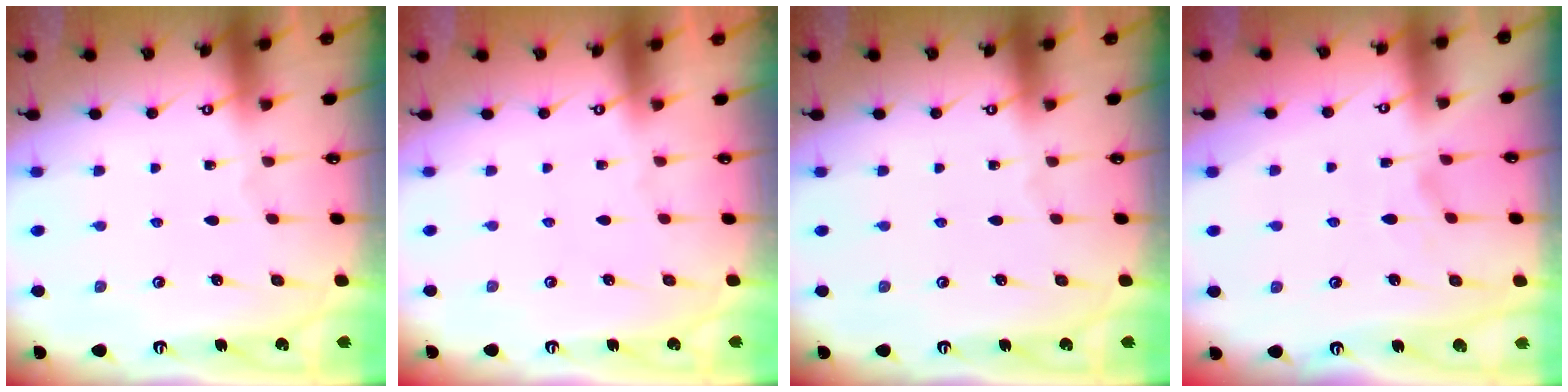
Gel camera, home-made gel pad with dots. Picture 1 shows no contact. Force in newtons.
{"total": 1.5, "press": 1.4, "slide": 0.6}
{"total": 0.0}
{"total": 2.9, "press": 2.7, "slide": 1.0}